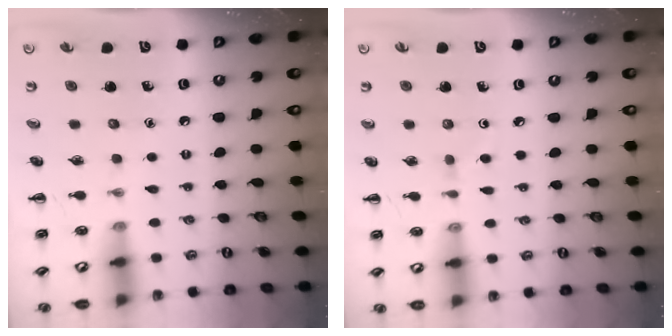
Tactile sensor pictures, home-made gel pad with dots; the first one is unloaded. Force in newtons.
{"total": 2.0, "press": 1.7, "slide": 1.0}